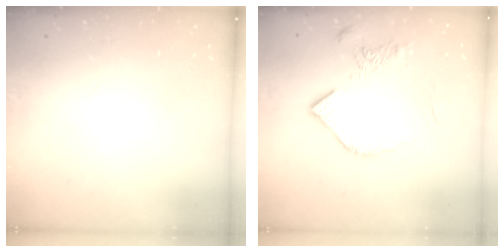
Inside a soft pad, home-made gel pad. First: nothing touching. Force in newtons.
{"total": 13.1, "press": 13.0, "slide": 1.1}